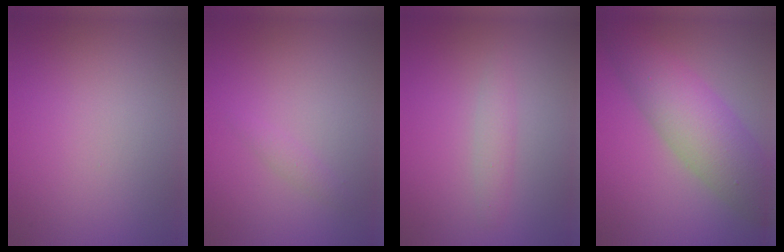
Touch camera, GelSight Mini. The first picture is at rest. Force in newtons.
{"total": 0.9, "press": 0.9, "slide": 0.1}
{"total": 1.5, "press": 1.5, "slide": 0.0}
{"total": 7.5, "press": 7.5, "slide": 0.2}